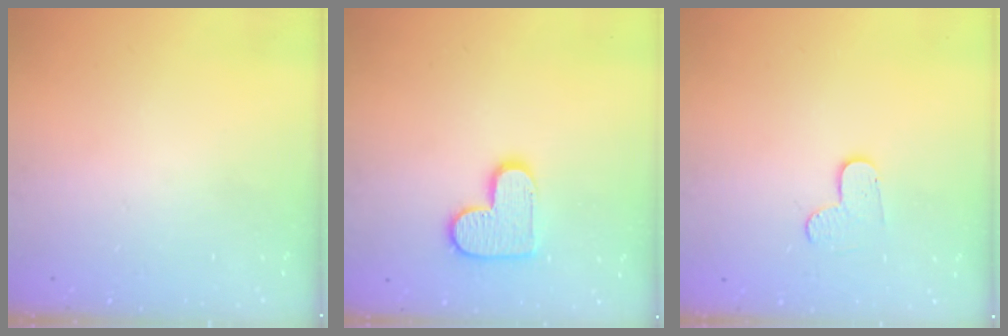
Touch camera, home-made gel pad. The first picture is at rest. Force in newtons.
{"total": 12.0, "press": 12.0, "slide": 0.7}
{"total": 4.1, "press": 4.1, "slide": 0.3}